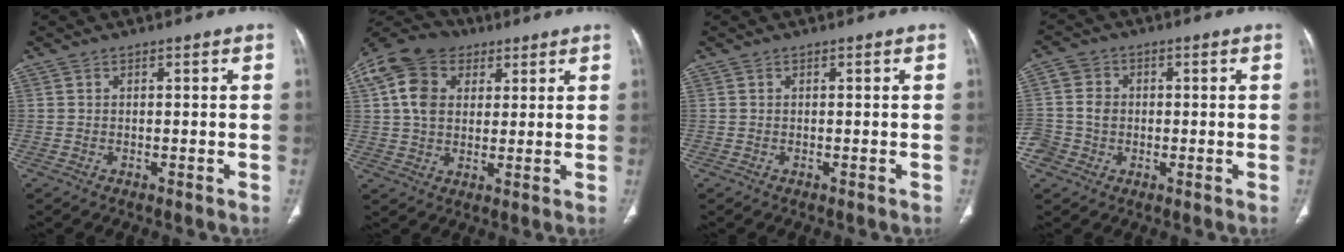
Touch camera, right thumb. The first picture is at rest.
{"total": 13.9, "force": [4.5, 10.6, 7.8], "torque": [-0.152, 0.013, 0.076]}
{"total": 0.0}
{"total": 7.2, "force": [-1.1, 6.8, 2.1], "torque": [-0.034, 0.017, -0.020]}